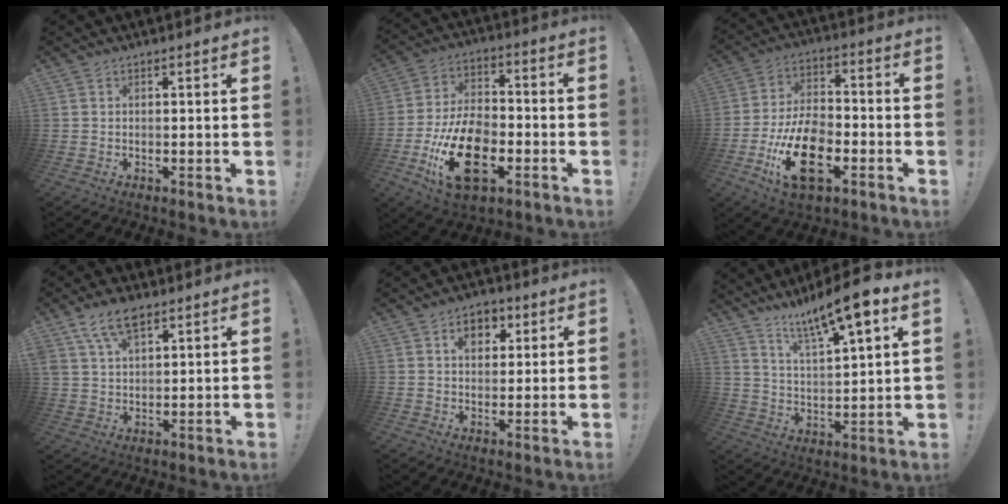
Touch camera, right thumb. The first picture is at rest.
{"total": 20.2, "force": [-7.9, 11.5, 14.6], "torque": [-0.271, 0.050, -0.126]}
{"total": 18.2, "force": [-7.6, 9.9, 13.1], "torque": [-0.243, 0.045, -0.125]}
{"total": 9.0, "force": [5.5, 4.4, 5.6], "torque": [-0.102, -0.011, 0.104]}
{"total": 7.1, "force": [2.7, 5.3, 3.8], "torque": [-0.043, -0.003, 0.045]}
{"total": 12.6, "force": [9.5, 1.2, 8.1], "torque": [-0.150, -0.064, 0.155]}